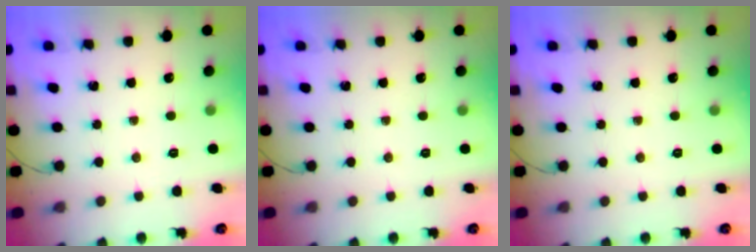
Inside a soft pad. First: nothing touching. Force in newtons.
{"total": 0.0}
{"total": 0.0}